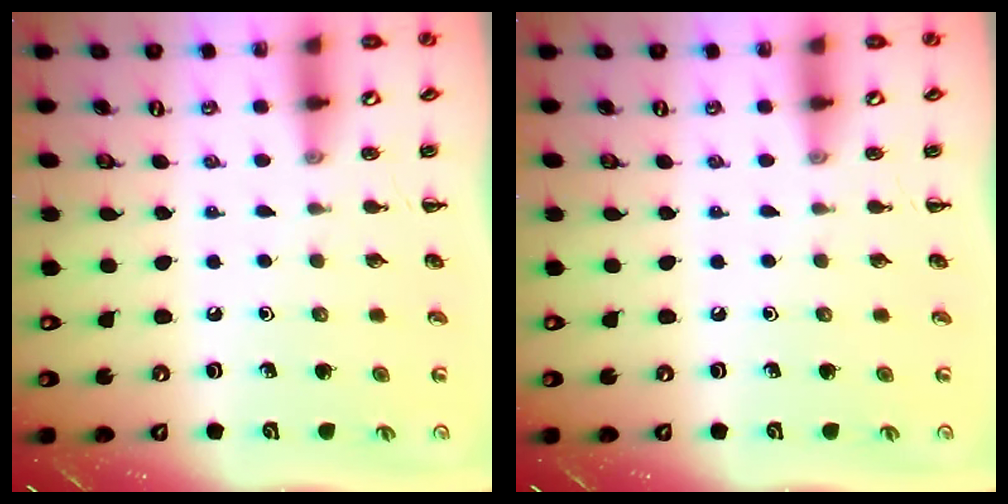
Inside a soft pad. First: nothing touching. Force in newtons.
{"total": 0.0}